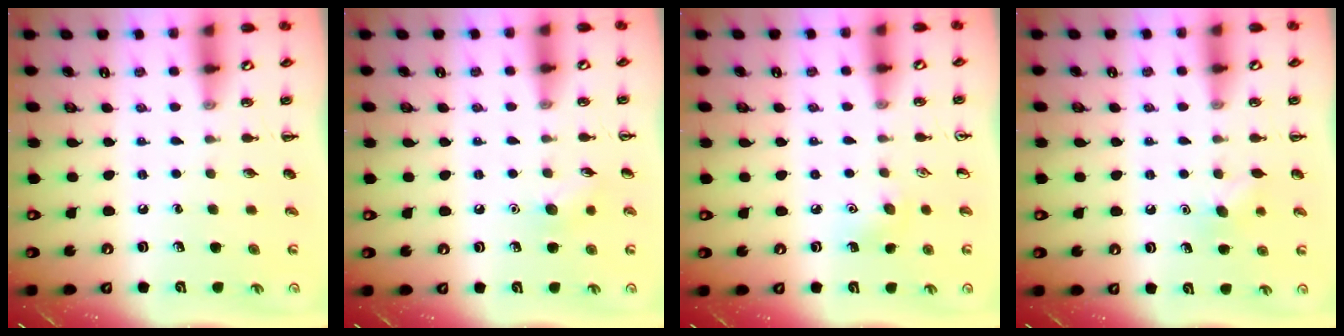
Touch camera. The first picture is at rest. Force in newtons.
{"total": 6.5, "press": 6.3, "slide": 1.6}
{"total": 6.6, "press": 6.4, "slide": 1.6}
{"total": 6.2, "press": 6.0, "slide": 1.5}